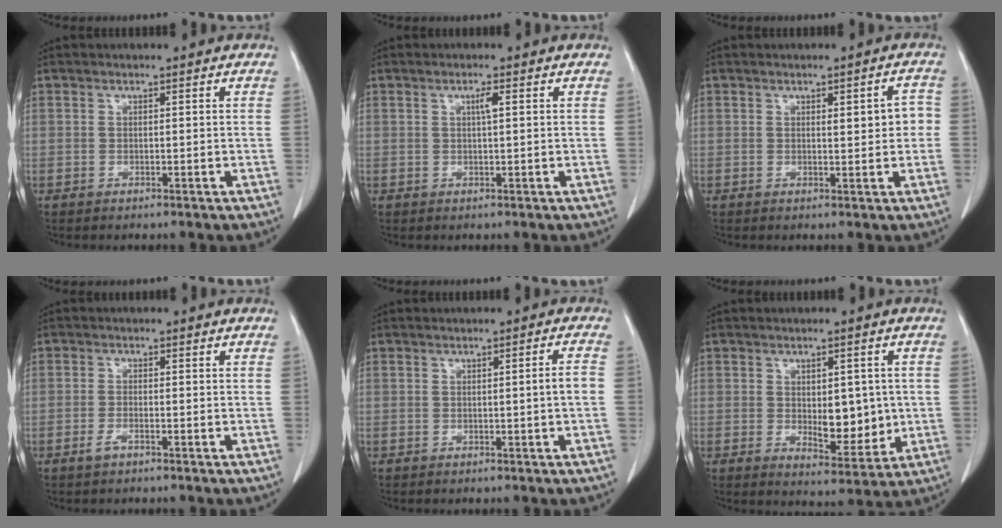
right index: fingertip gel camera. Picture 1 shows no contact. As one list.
[{"total": 1.6, "force": [0.6, 0.0, 1.5], "torque": [-0.028, 0.000, 0.009]}, {"total": 3.8, "force": [0.5, 1.2, 3.5], "torque": [-0.040, 0.010, 0.007]}, {"total": 1.4, "force": [-0.8, 0.4, 1.0], "torque": [-0.021, -0.001, -0.015]}, {"total": 2.1, "force": [-0.2, -0.3, 2.0], "torque": [-0.029, 0.000, -0.001]}, {"total": 7.1, "force": [0.0, 3.5, 6.2], "torque": [-0.081, -0.007, 0.012]}]